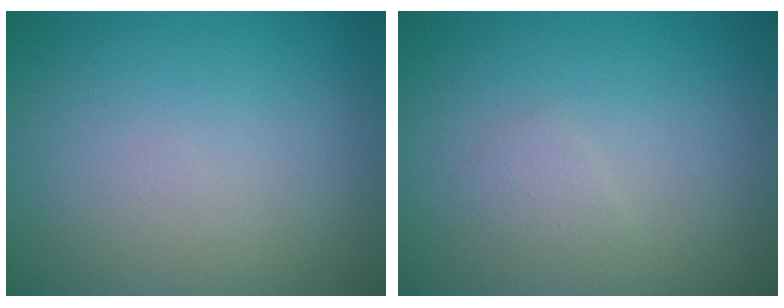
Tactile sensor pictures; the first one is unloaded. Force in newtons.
{"total": 0.8, "press": 0.8, "slide": 0.1}